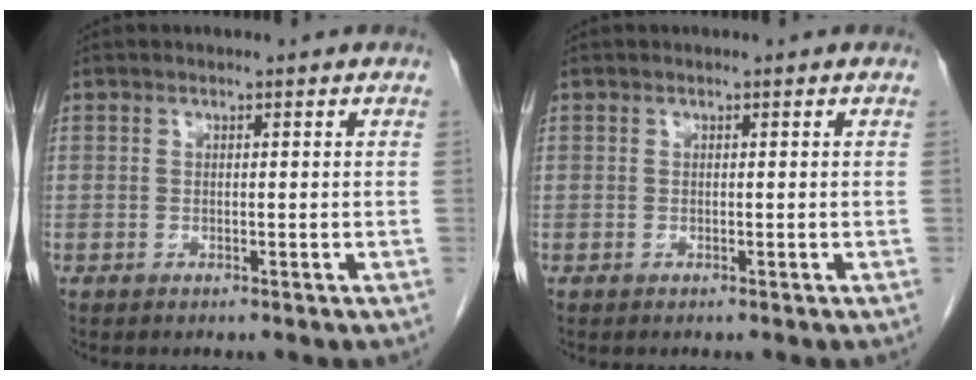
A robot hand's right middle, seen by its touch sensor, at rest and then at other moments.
{"total": 0.0}